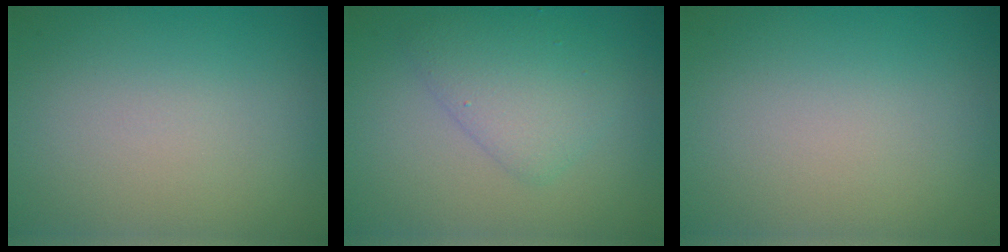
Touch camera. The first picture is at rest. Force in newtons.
{"total": 3.1, "press": 3.1, "slide": 0.1}
{"total": 0.0}